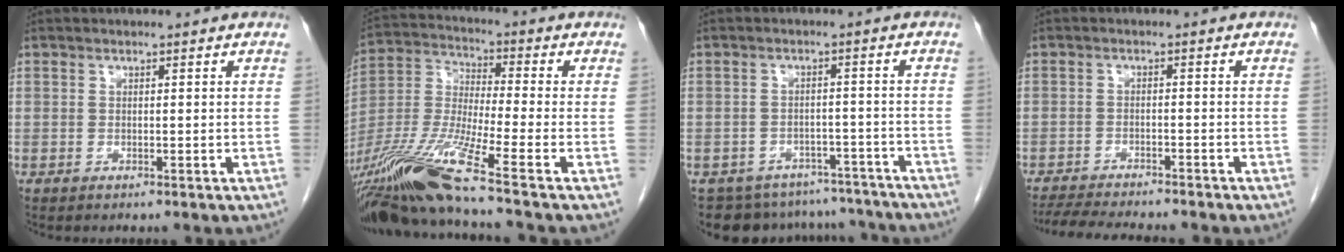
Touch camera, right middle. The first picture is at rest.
{"total": 16.3, "force": [-11.7, -1.6, 11.2], "torque": [-0.244, -0.028, -0.224]}
{"total": 12.8, "force": [-11.5, 5.4, 1.3], "torque": [-0.016, 0.023, -0.131]}
{"total": 9.8, "force": [-8.9, 0.7, 4.1], "torque": [-0.062, -0.012, -0.134]}